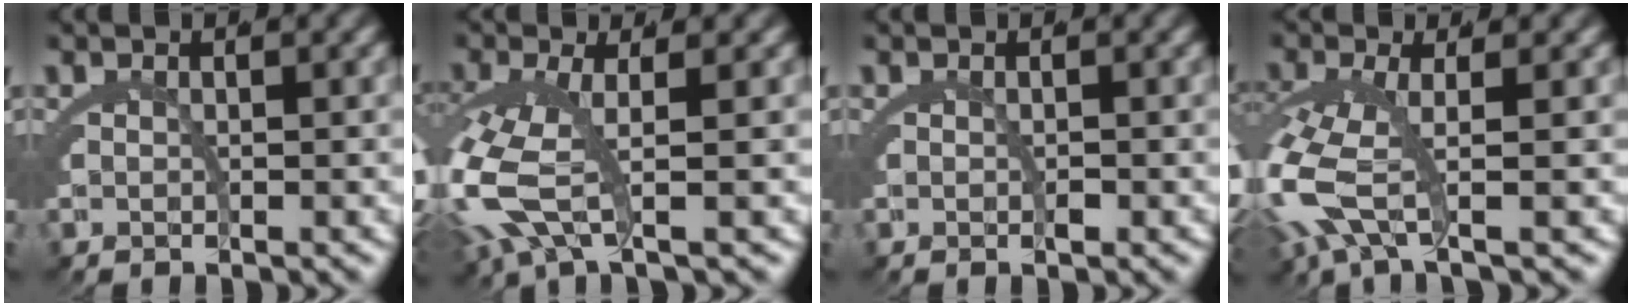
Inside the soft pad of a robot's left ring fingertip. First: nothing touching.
{"total": 5.9, "force": [-0.7, 2.2, 5.5], "torque": [-0.156, -0.028, 0.005]}
{"total": 0.5, "force": [-0.3, 0.3, 0.3], "torque": [-0.003, 0.002, -0.006]}
{"total": 5.2, "force": [-1.0, 1.6, 4.8], "torque": [-0.140, -0.026, -0.002]}